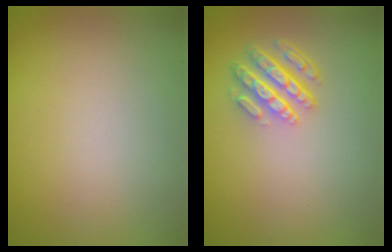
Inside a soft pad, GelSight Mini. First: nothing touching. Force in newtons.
{"total": 4.5, "press": 3.3, "slide": 3.0}